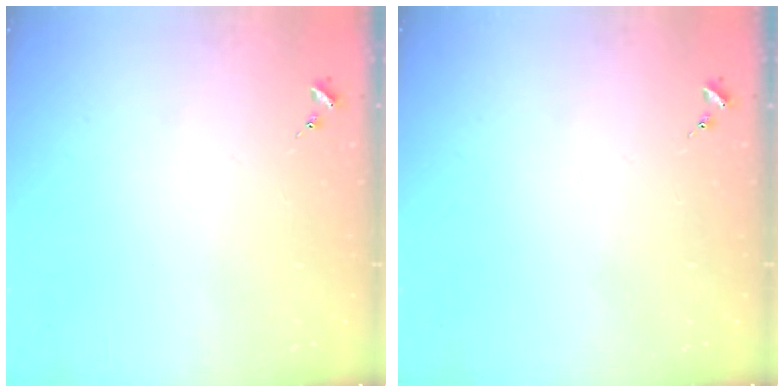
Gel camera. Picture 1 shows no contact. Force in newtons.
{"total": 0.0}